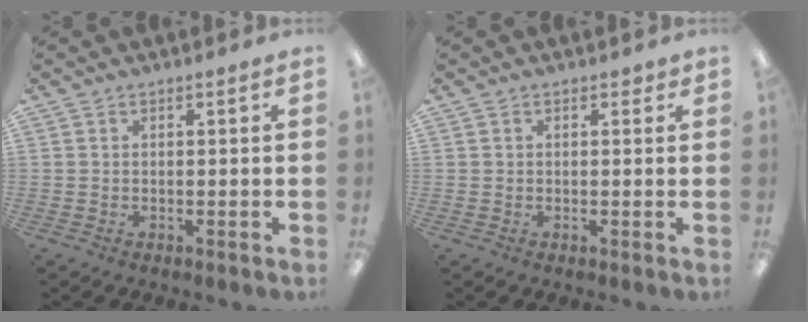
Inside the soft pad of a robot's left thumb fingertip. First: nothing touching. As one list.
[{"total": 1.2, "force": [0.5, 0.9, 0.5], "torque": [-0.010, 0.005, 0.009]}]